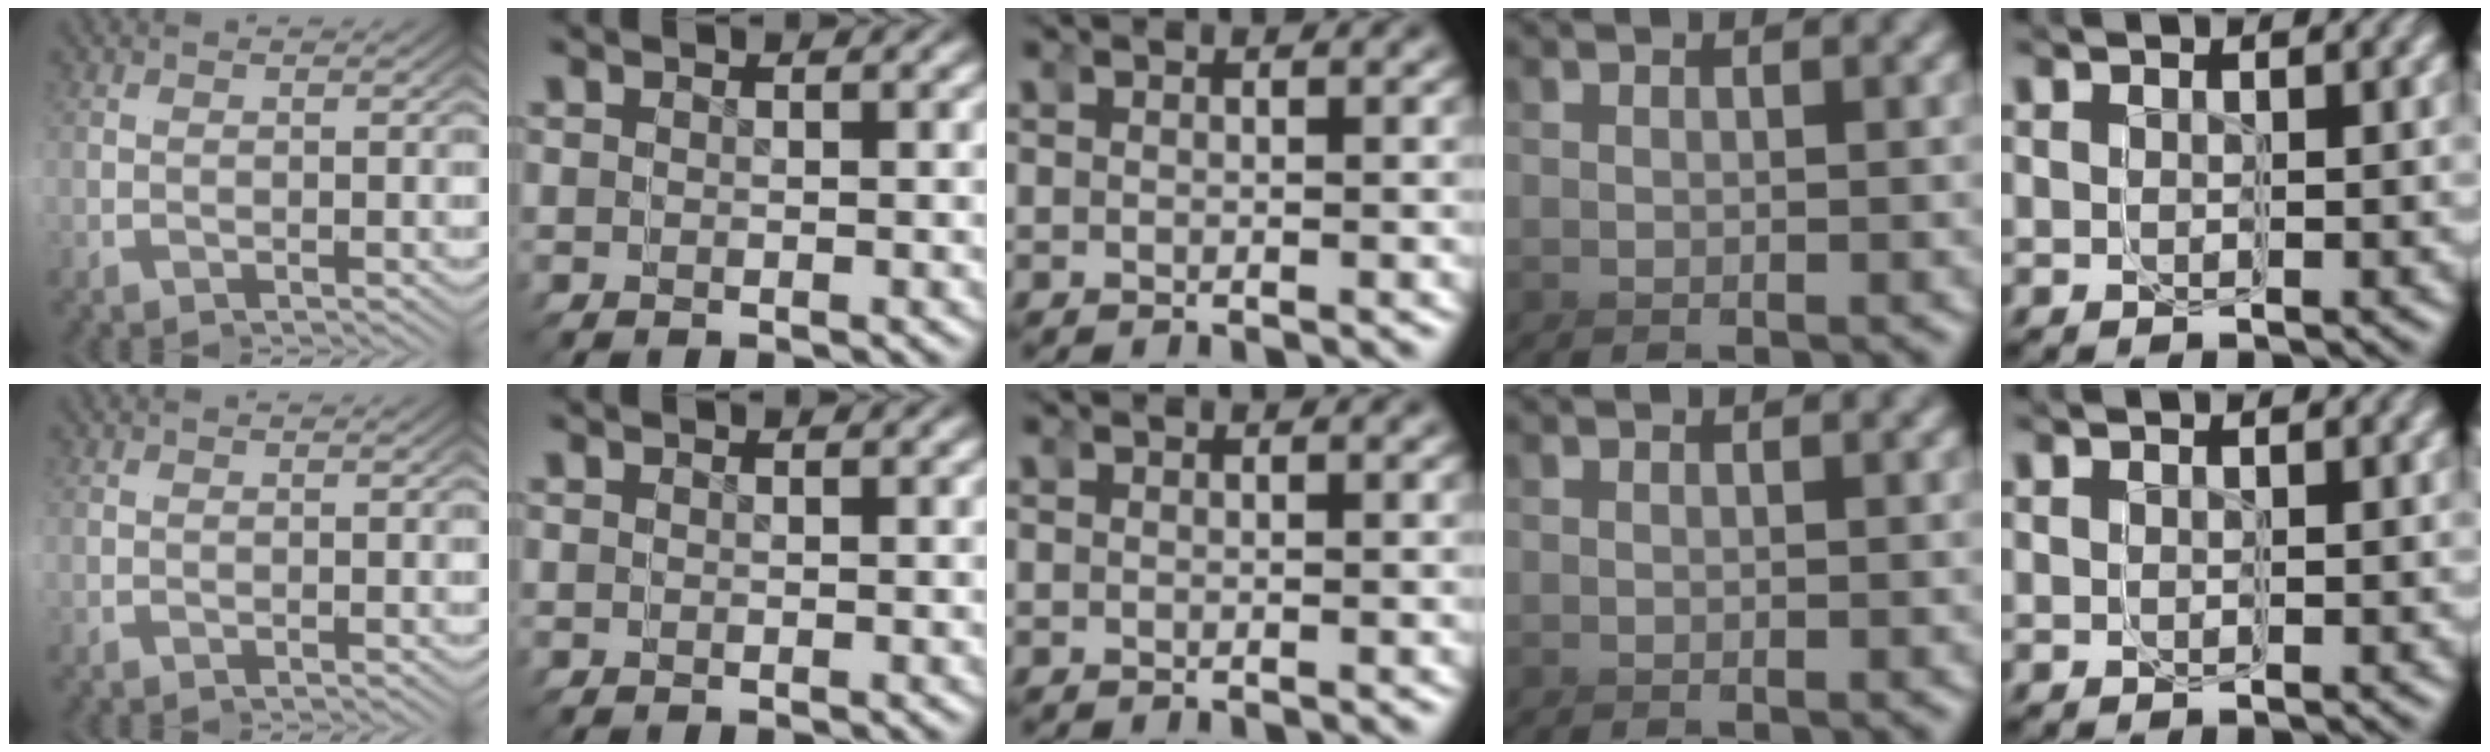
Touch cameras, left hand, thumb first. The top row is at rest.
{}